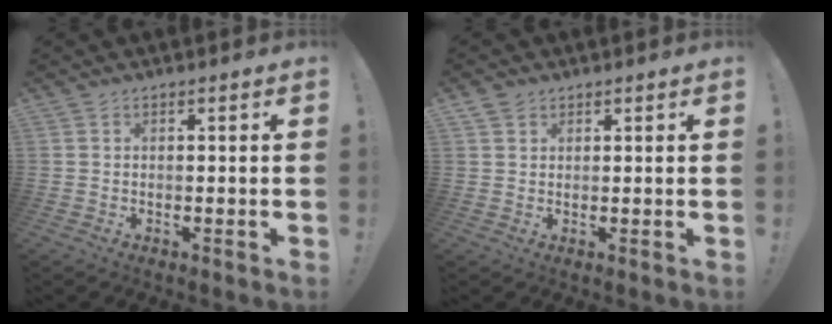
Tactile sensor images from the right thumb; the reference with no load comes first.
{"total": 2.4, "force": [1.7, 1.6, 0.5], "torque": [-0.005, -0.005, 0.031]}